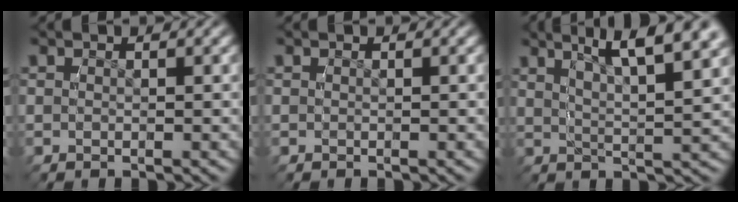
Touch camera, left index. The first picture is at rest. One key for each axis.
{"total": 0.0}
{"total": 7.1, "fx": 5.0, "fy": 1.3, "fz": 4.9, "tx": -0.060, "ty": 0.014, "tz": 0.074}